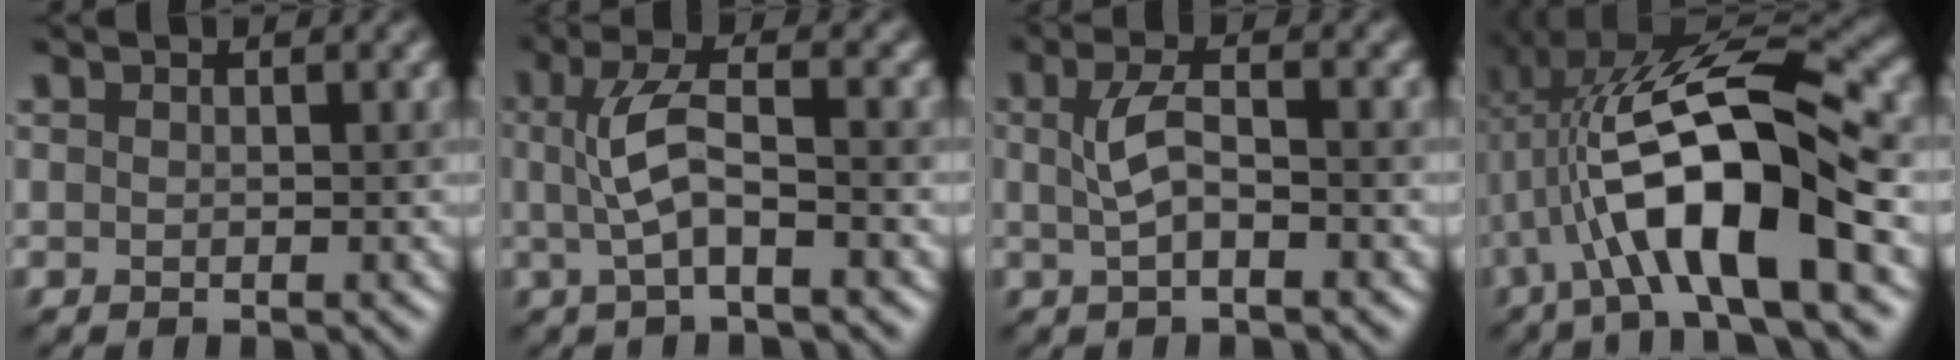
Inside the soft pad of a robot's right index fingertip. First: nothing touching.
{"total": 4.3, "force": [-0.2, 1.0, 4.2], "torque": [-0.090, 0.003, -0.006]}
{"total": 2.9, "force": [-0.1, 0.7, 2.8], "torque": [-0.062, 0.003, -0.005]}
{"total": 12.5, "force": [-2.0, 4.0, 11.7], "torque": [-0.215, 0.018, -0.039]}